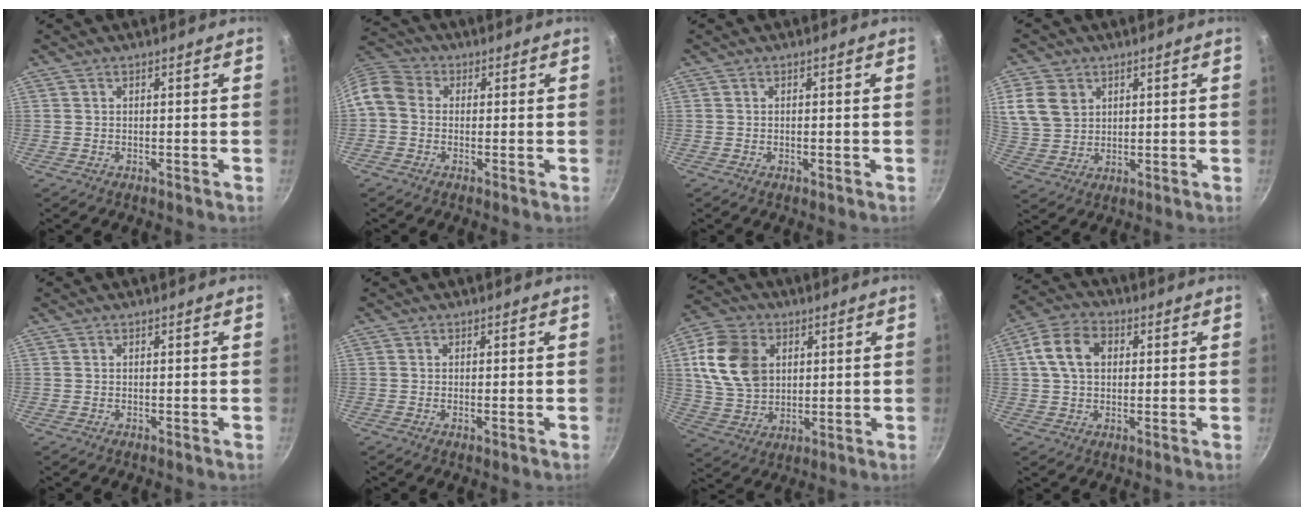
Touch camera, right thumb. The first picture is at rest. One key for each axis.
{"total": 7.2, "fx": -0.7, "fy": 5.8, "fz": 4.2, "tx": -0.086, "ty": 0.028, "tz": -0.033}
{"total": 0.8, "fx": -0.2, "fy": 0.3, "fz": 0.7, "tx": -0.013, "ty": 0.001, "tz": -0.004}
{"total": 9.0, "fx": 3.0, "fy": 7.1, "fz": 4.6, "tx": -0.066, "ty": -0.009, "tz": 0.068}
{"total": 0.0}
{"total": 0.9, "fx": -0.3, "fy": 0.1, "fz": 0.8, "tx": -0.019, "ty": 0.000, "tz": -0.006}
{"total": 14.7, "fx": 3.5, "fy": 11.0, "fz": 9.2, "tx": -0.156, "ty": -0.007, "tz": 0.068}
{"total": 9.4, "fx": 1.9, "fy": 6.8, "fz": 6.2, "tx": -0.100, "ty": 0.015, "tz": 0.021}